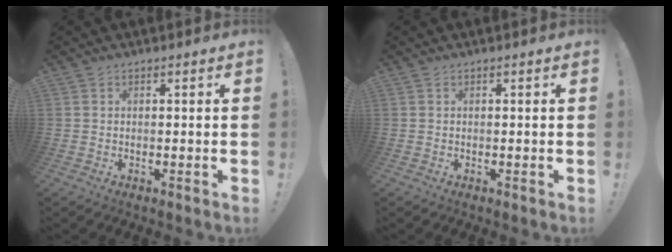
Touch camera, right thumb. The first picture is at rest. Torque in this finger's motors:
{"motor_torque": [0.00, 0.00, -0.01, 0.01, 0.02]}